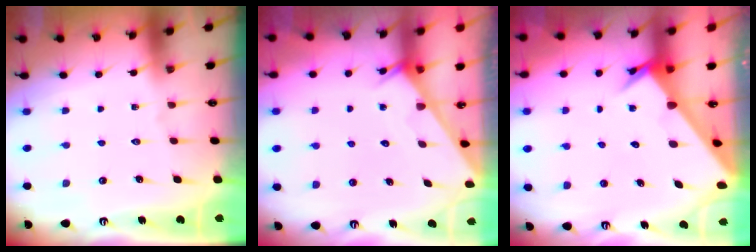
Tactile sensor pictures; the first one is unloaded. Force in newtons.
{"total": 2.6, "press": 2.6, "slide": 0.2}
{"total": 2.4, "press": 2.4, "slide": 0.2}